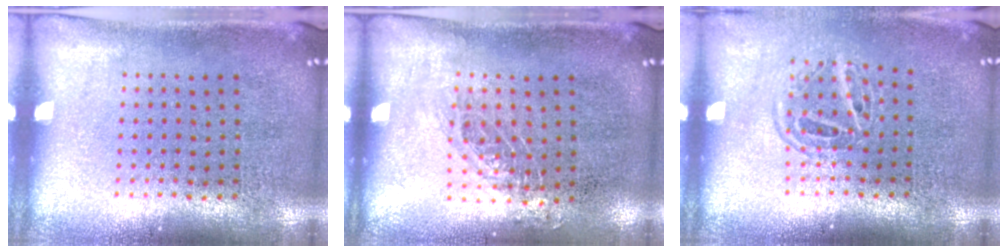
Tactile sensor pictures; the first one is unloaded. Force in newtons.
{"total": 0.9, "press": 0.8, "slide": 0.2}
{"total": 1.6, "press": 1.2, "slide": 1.1}